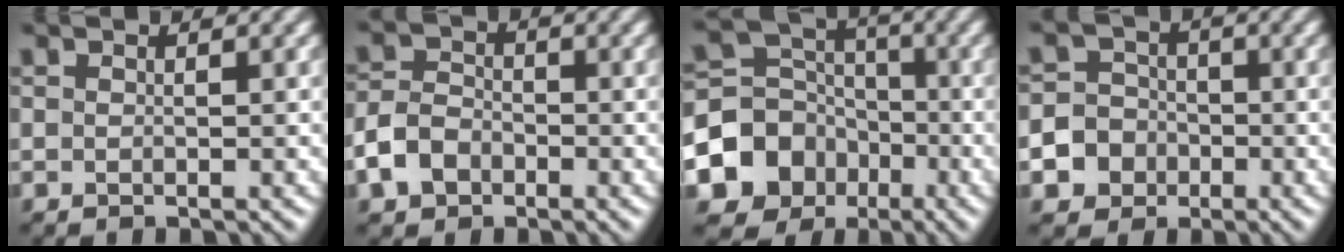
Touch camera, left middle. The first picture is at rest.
{"total": 4.2, "force": [-2.4, 2.9, 1.9], "torque": [-0.047, 0.003, -0.053]}
{"total": 9.1, "force": [-4.0, 7.5, 3.1], "torque": [-0.087, -0.005, -0.087]}
{"total": 6.5, "force": [-3.2, 5.6, 0.8], "torque": [-0.008, -0.006, -0.075]}